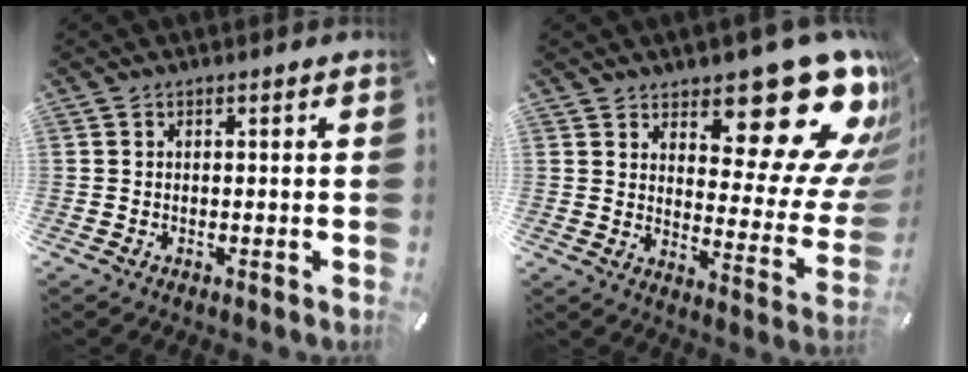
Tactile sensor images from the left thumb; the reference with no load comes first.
{"total": 20.6, "force": [14.2, 8.8, 12.0], "torque": [-0.125, -0.125, 0.233]}